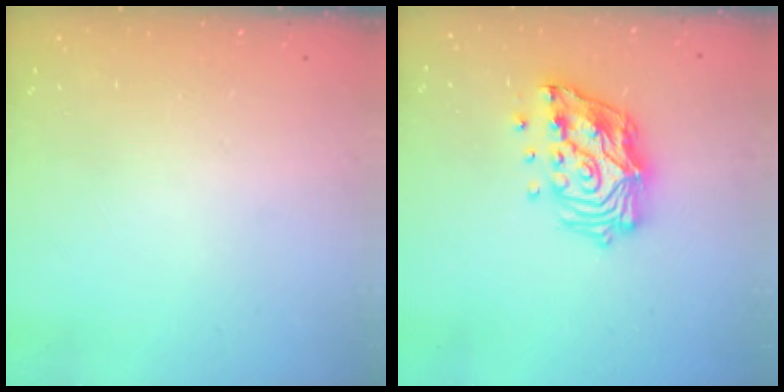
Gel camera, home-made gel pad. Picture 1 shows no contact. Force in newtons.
{"total": 16.1, "press": 16.0, "slide": 2.3}